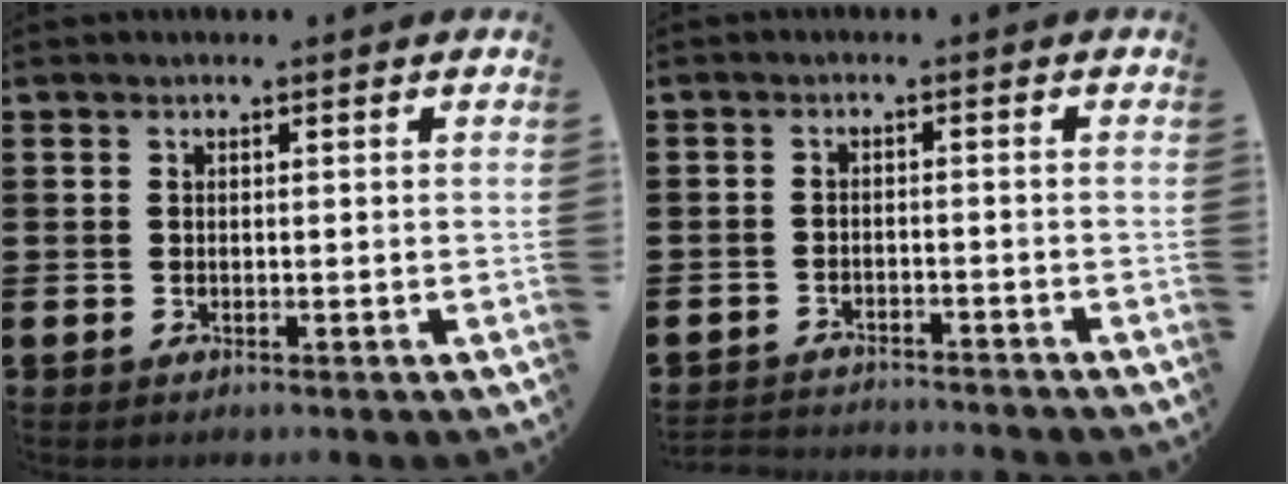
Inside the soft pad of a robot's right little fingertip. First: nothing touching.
{"total": 2.3, "force": [-2.3, -0.1, -0.2], "torque": [-0.001, 0.001, -0.050]}